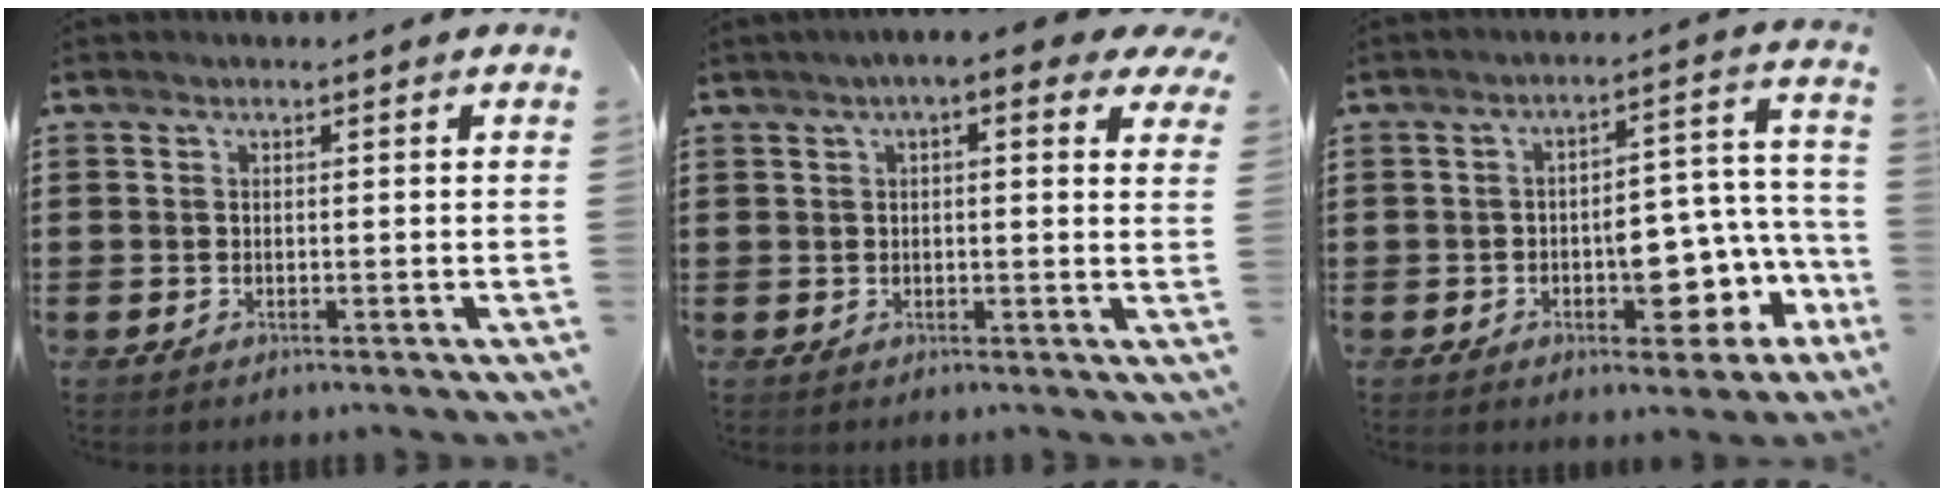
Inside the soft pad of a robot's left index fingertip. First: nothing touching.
{"total": 4.8, "force": [3.1, 0.6, 3.7], "torque": [-0.070, -0.001, 0.051]}
{"total": 8.1, "force": [-3.5, 4.1, 6.1], "torque": [-0.078, -0.003, -0.062]}